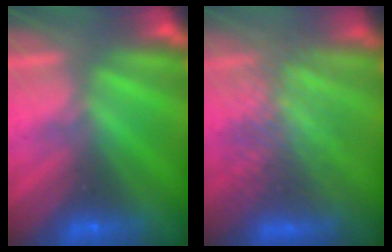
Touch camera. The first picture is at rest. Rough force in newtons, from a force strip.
{"total": 3.5}